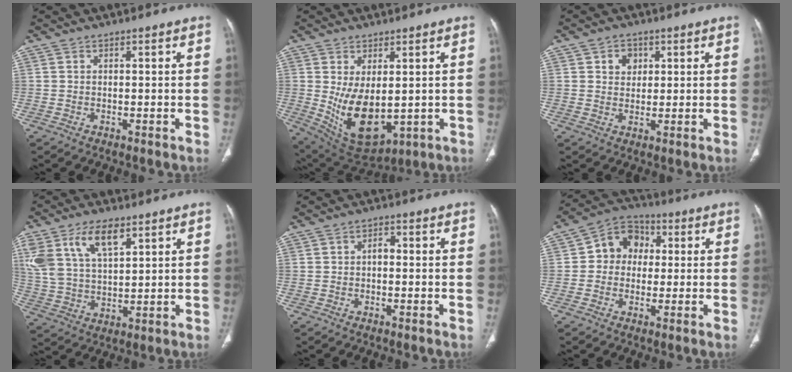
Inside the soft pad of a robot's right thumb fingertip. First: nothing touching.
{"total": 12.2, "force": [-0.2, 6.6, 10.2], "torque": [-0.166, -0.019, 0.029]}
{"total": 3.7, "force": [1.5, 3.0, 1.6], "torque": [-0.005, -0.005, 0.023]}
{"total": 13.3, "force": [6.9, 6.5, 9.3], "torque": [-0.182, -0.013, 0.138]}
{"total": 1.8, "force": [-0.3, 1.1, 1.3], "torque": [-0.015, 0.008, -0.009]}
{"total": 8.9, "force": [0.9, 7.6, 4.6], "torque": [-0.039, 0.020, -0.001]}